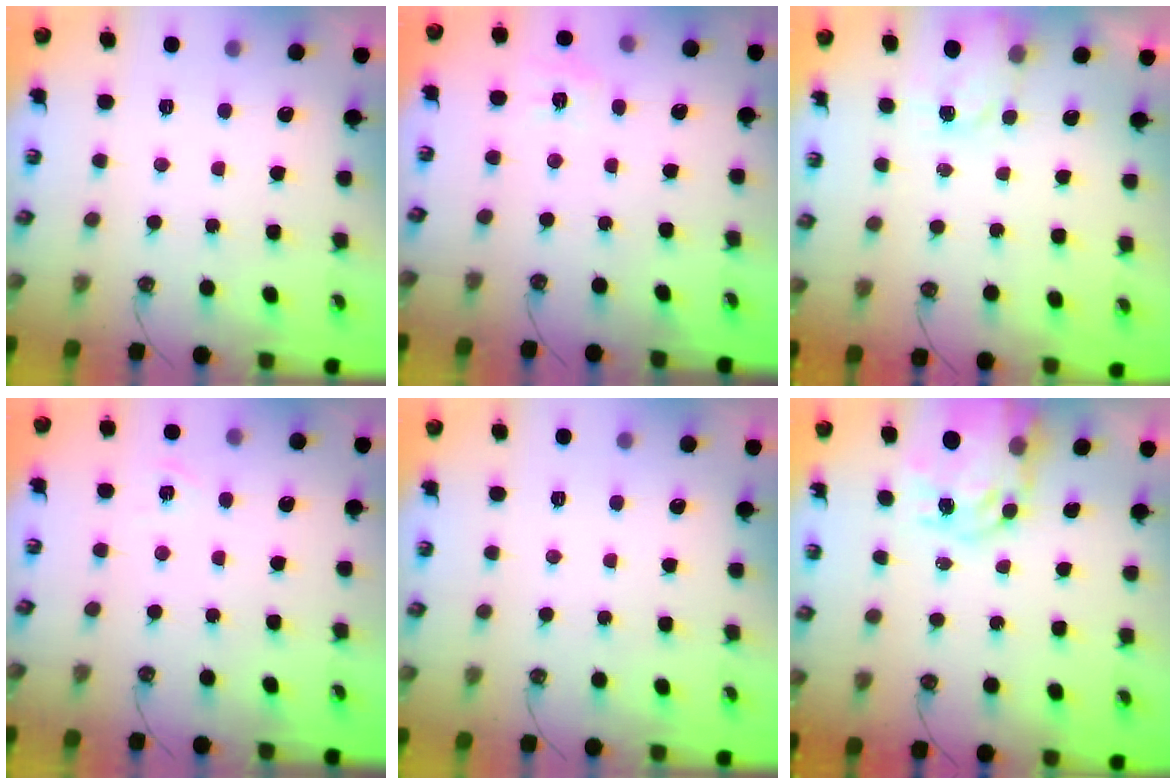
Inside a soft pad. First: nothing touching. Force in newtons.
{"total": 6.8, "press": 6.7, "slide": 0.6}
{"total": 2.7, "press": 2.7, "slide": 0.4}
{"total": 3.6, "press": 3.6, "slide": 0.5}
{"total": 0.0}
{"total": 10.6, "press": 10.5, "slide": 0.8}